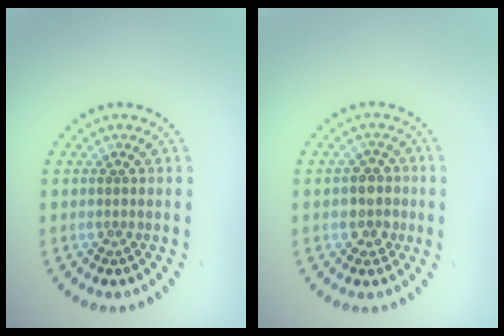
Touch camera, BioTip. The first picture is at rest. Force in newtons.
{"total": 2.2, "press": 2.1, "slide": 0.7}